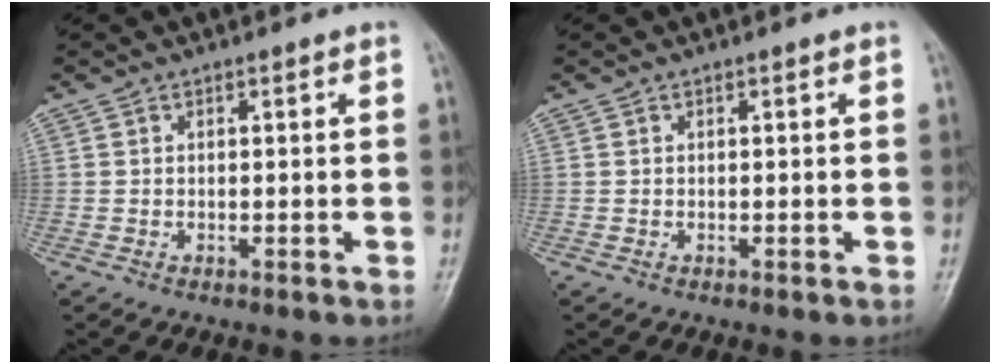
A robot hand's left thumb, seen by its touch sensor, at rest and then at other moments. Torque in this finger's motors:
{"motor_torque": [0.00, 0.00, -0.11, -0.09, 0.00]}